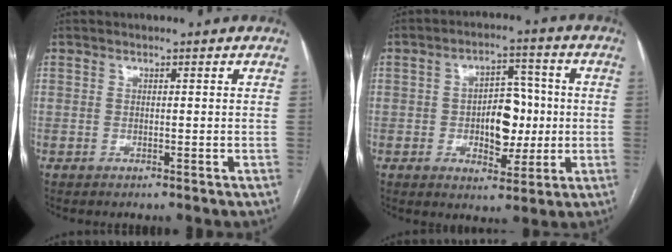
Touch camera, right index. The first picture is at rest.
{"total": 8.7, "force": [-0.6, 4.8, 7.2], "torque": [-0.108, 0.017, -0.003]}